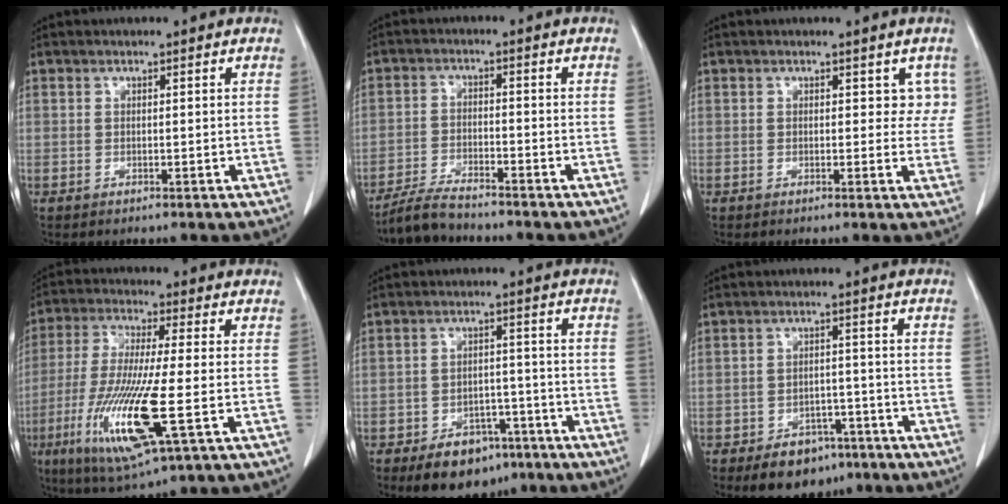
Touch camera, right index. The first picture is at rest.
{"total": 5.9, "force": [-5.4, 0.5, 2.1], "torque": [-0.036, -0.018, -0.100]}
{"total": 2.9, "force": [1.3, 2.1, 1.5], "torque": [0.002, 0.005, 0.011]}
{"total": 15.9, "force": [-4.8, 1.5, 15.1], "torque": [-0.314, -0.034, -0.087]}
{"total": 8.8, "force": [-5.8, 5.3, 4.0], "torque": [-0.057, 0.010, -0.082]}
{"total": 6.3, "force": [-4.1, 4.2, 2.3], "torque": [-0.031, 0.006, -0.053]}